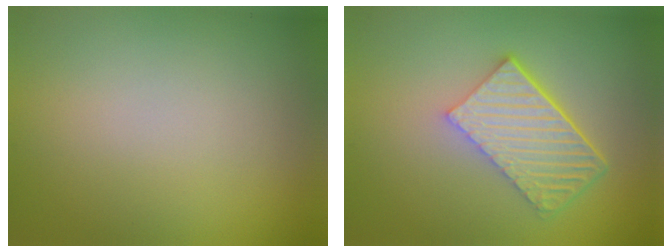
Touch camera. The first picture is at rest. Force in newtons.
{"total": 5.7, "press": 3.9, "slide": 4.2}